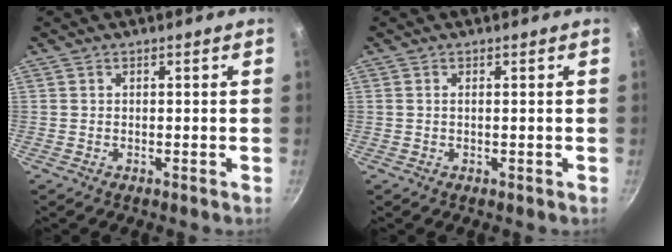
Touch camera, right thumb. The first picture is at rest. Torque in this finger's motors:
{"motor_torque": [0.00, -0.10, 0.38, 0.04, -0.06]}